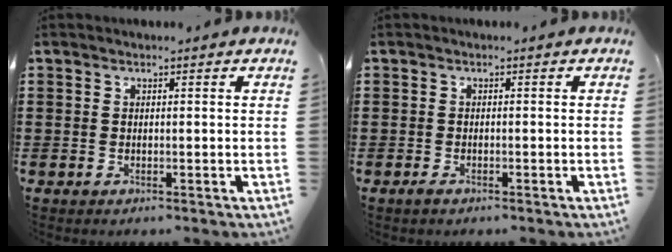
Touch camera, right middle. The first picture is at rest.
{"total": 0.8, "force": [-0.6, 0.3, 0.4], "torque": [-0.010, -0.003, -0.012]}